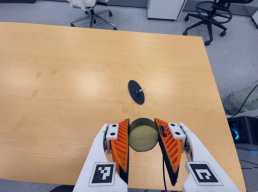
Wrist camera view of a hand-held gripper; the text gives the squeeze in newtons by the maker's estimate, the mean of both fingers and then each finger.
{"total": 11.1, "left": 9.6, "right": 12.5}